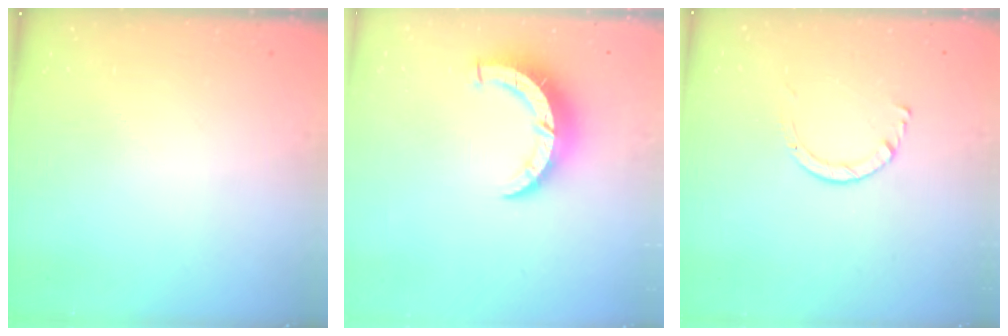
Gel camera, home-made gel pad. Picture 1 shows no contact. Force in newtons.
{"total": 8.6, "press": 8.6, "slide": 0.5}
{"total": 2.9, "press": 2.9, "slide": 0.2}